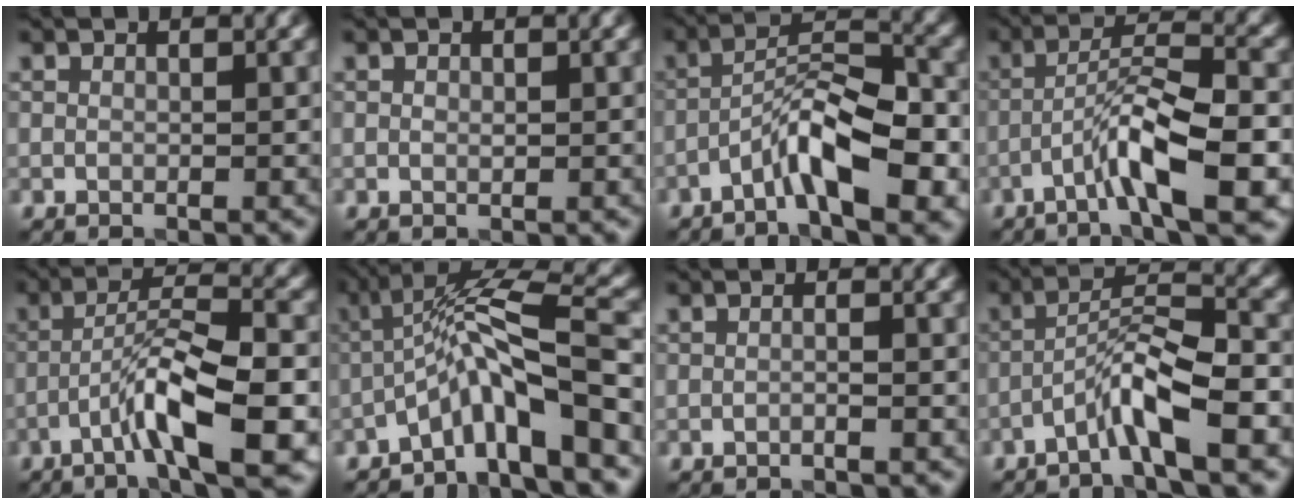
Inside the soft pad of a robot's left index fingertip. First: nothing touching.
{"total": 0.5, "force": [0.1, 0.4, 0.4], "torque": [-0.006, -0.001, 0.001]}
{"total": 6.9, "force": [-3.5, 1.7, 5.8], "torque": [-0.103, 0.018, -0.064]}
{"total": 7.2, "force": [-3.2, 1.0, 6.4], "torque": [-0.113, 0.019, -0.059]}
{"total": 8.2, "force": [-3.5, 1.2, 7.3], "torque": [-0.122, 0.017, -0.064]}
{"total": 8.0, "force": [-3.5, 1.3, 7.0], "torque": [-0.117, 0.025, -0.069]}
{"total": 0.8, "force": [-0.3, 0.2, 0.7], "torque": [-0.011, -0.003, -0.013]}
{"total": 5.6, "force": [-3.2, 0.7, 4.6], "torque": [-0.082, 0.019, -0.064]}